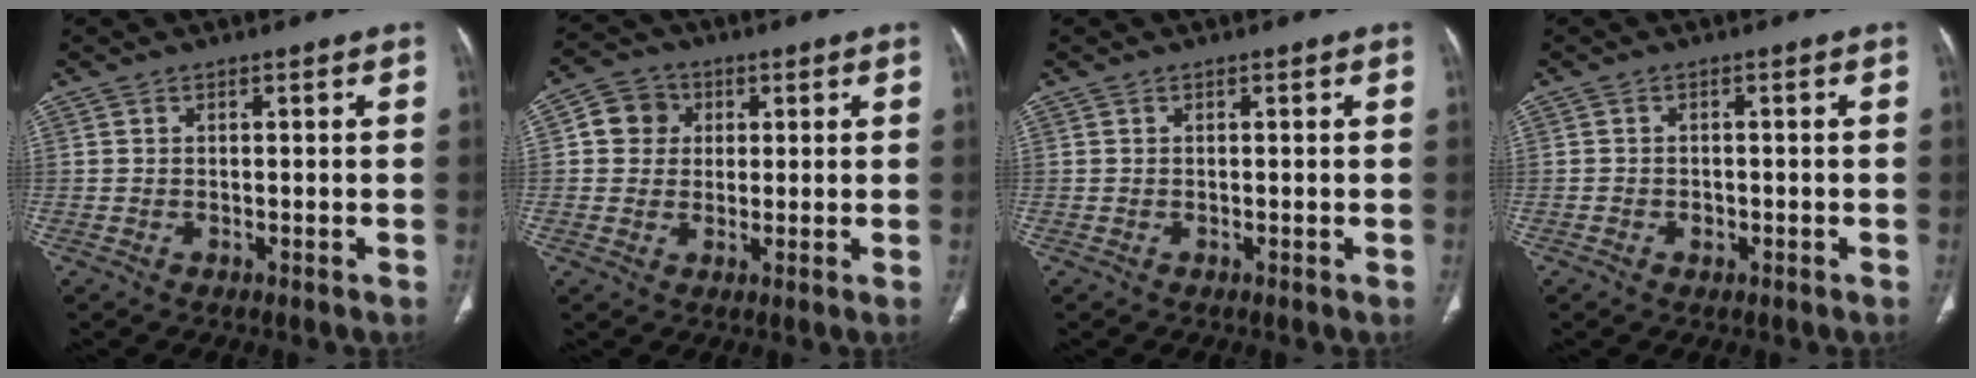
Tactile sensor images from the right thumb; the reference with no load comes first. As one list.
[{"total": 6.3, "force": [1.4, 5.8, 2.0], "torque": [-0.009, 0.007, 0.019]}, {"total": 0.0}, {"total": 1.4, "force": [-0.6, 1.1, 0.6], "torque": [-0.007, 0.006, -0.008]}]